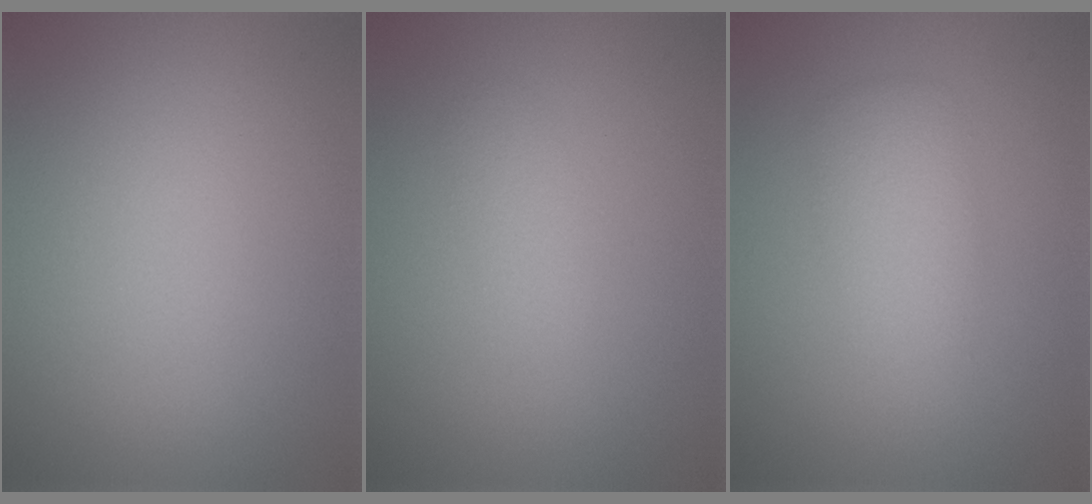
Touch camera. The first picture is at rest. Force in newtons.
{"total": 1.2, "press": 1.2, "slide": 0.0}
{"total": 2.6, "press": 2.6, "slide": 0.1}